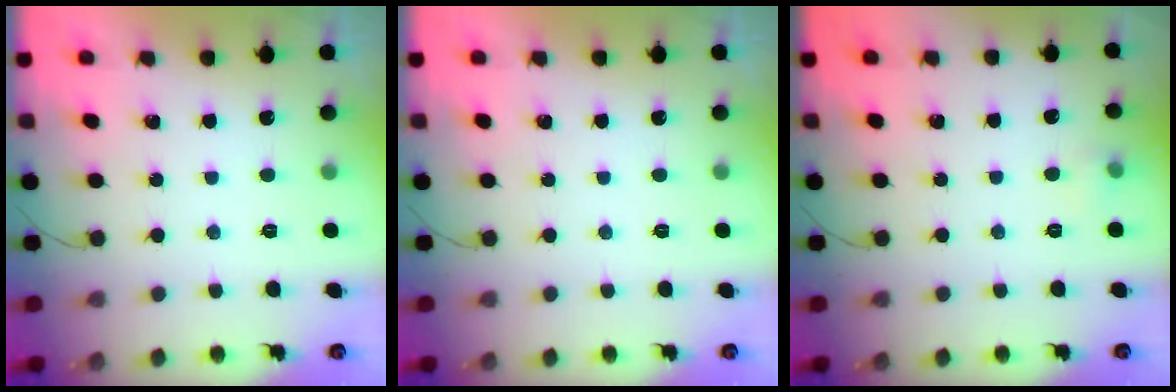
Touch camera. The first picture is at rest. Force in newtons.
{"total": 0.0}
{"total": 3.6, "press": 3.5, "slide": 0.9}